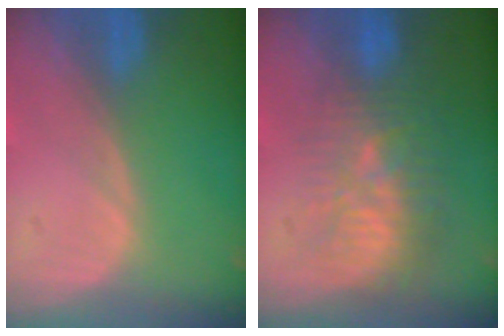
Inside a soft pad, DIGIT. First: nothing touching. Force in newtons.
{"total": 9.6, "press": 8.9, "slide": 3.6}